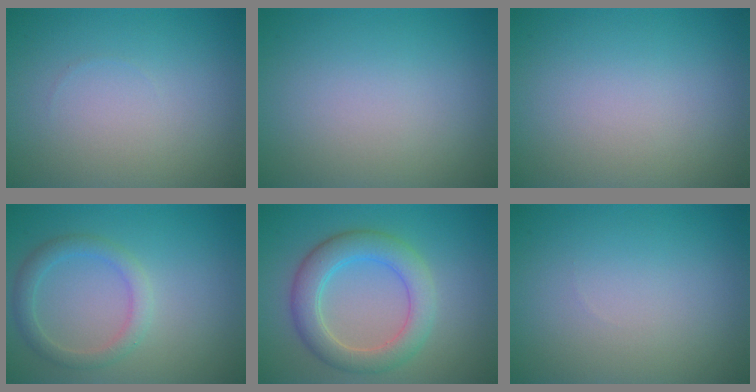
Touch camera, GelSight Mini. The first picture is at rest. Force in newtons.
{"total": 0.0}
{"total": 0.0}
{"total": 2.3, "press": 2.3, "slide": 0.1}
{"total": 4.9, "press": 4.9, "slide": 0.4}
{"total": 0.0}